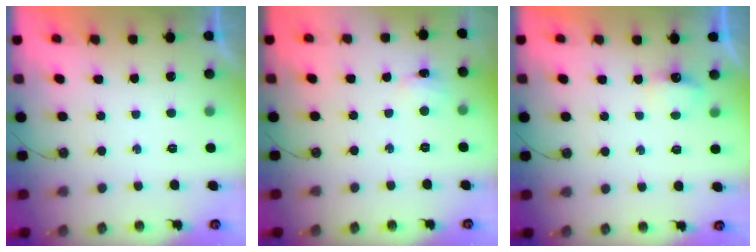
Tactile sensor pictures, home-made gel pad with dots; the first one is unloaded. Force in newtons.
{"total": 2.9, "press": 2.8, "slide": 0.6}
{"total": 3.6, "press": 3.6, "slide": 0.6}